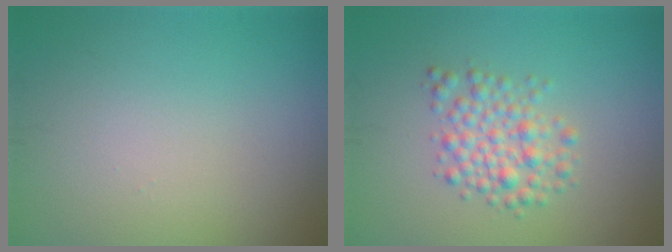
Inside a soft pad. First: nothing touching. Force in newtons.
{"total": 3.2, "press": 3.2, "slide": 0.1}